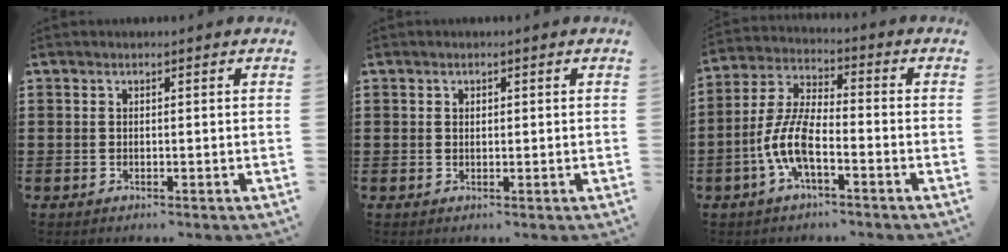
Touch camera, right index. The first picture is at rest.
{"total": 0.6, "force": [0.3, 0.5, 0.2], "torque": [-0.005, 0.004, 0.005]}
{"total": 8.1, "force": [-3.2, 2.8, 6.9], "torque": [-0.172, -0.012, -0.068]}